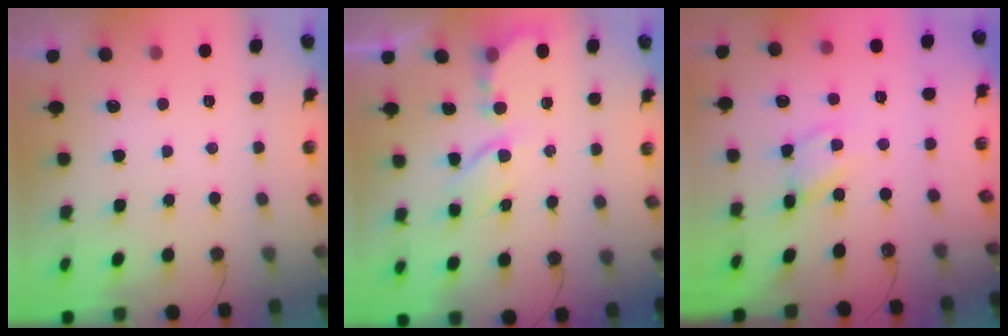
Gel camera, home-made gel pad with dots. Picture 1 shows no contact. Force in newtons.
{"total": 5.7, "press": 5.7, "slide": 0.5}
{"total": 6.7, "press": 6.7, "slide": 0.5}